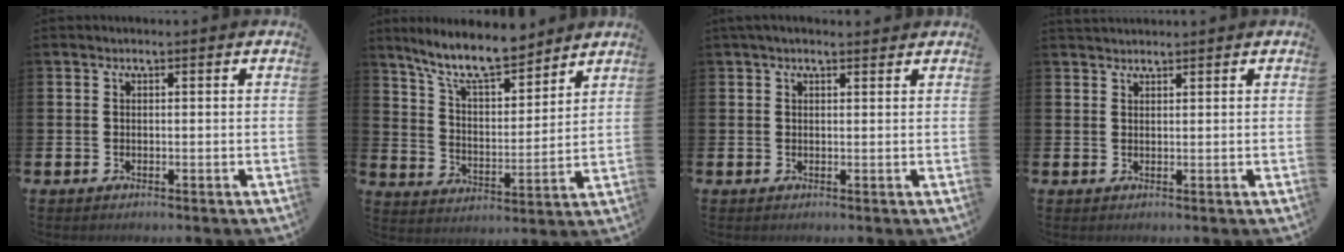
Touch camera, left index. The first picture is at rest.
{"total": 10.0, "force": [8.9, 2.1, 4.1], "torque": [-0.108, -0.045, 0.159]}
{"total": 1.5, "force": [1.2, 0.5, 0.8], "torque": [-0.016, 0.006, 0.021]}
{"total": 1.5, "force": [1.5, 0.3, 0.0], "torque": [-0.001, 0.000, 0.028]}